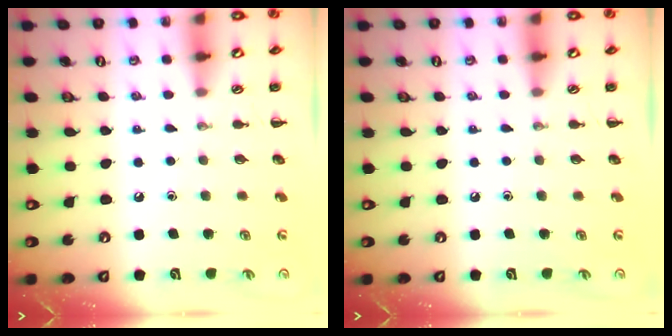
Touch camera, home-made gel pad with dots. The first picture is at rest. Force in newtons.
{"total": 0.0}